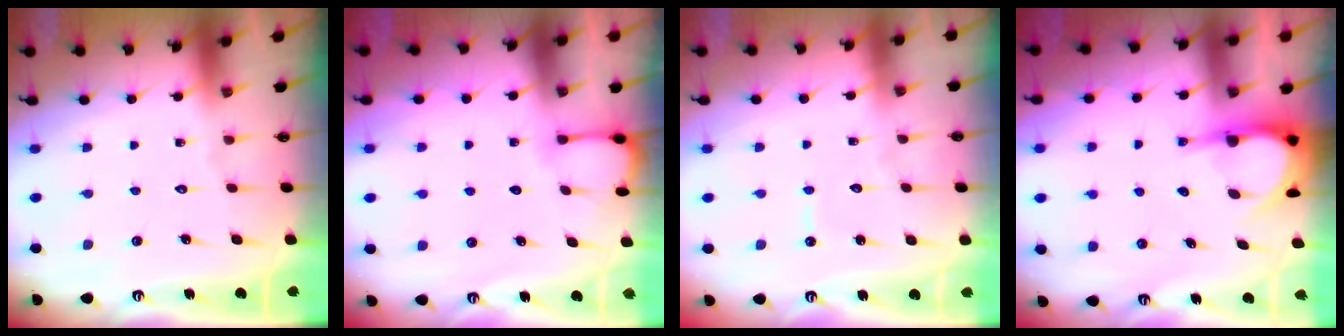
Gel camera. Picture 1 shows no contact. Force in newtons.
{"total": 2.6, "press": 2.6, "slide": 0.3}
{"total": 3.7, "press": 3.7, "slide": 0.4}
{"total": 5.2, "press": 5.2, "slide": 0.4}